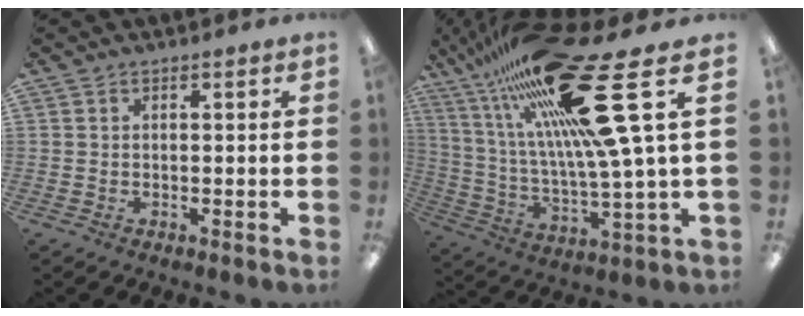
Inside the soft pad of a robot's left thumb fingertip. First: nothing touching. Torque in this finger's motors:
{"motor_torque": [0.99, 0.60, 2.70, -0.07, 0.37]}